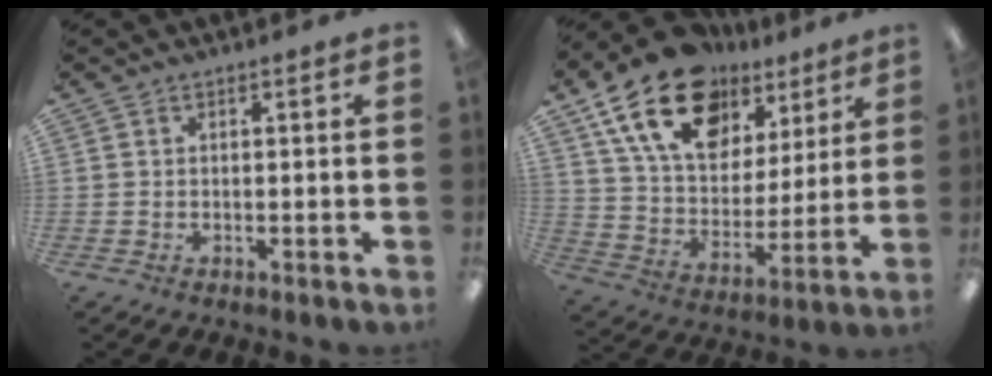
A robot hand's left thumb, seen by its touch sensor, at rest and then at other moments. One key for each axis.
{"total": 20.8, "fx": 12.4, "fy": 12.7, "fz": 10.8, "tx": -0.195, "ty": -0.053, "tz": 0.227}